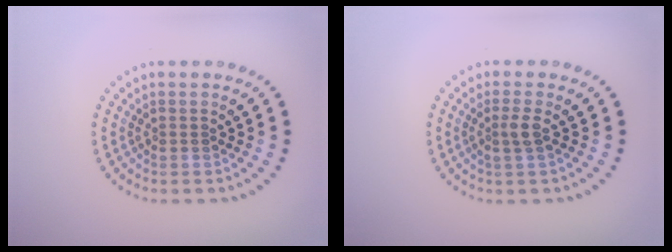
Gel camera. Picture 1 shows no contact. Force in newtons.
{"total": 1.5, "press": 1.2, "slide": 1.0}